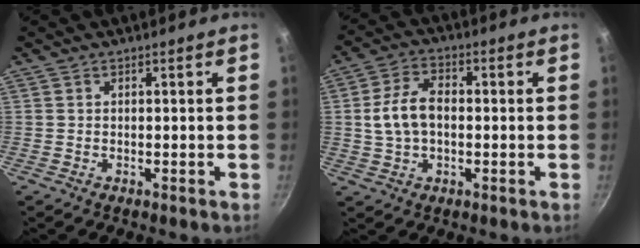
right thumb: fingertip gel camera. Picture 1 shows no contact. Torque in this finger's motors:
{"motor_torque": [0.01, 0.06, -0.12, 0.23, 0.11]}